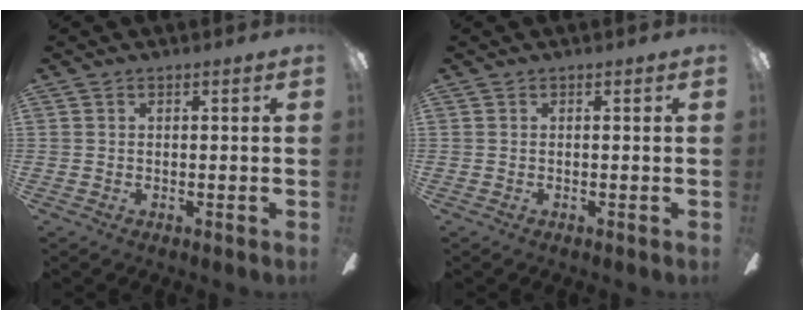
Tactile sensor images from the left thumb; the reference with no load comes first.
{"total": 0.0}